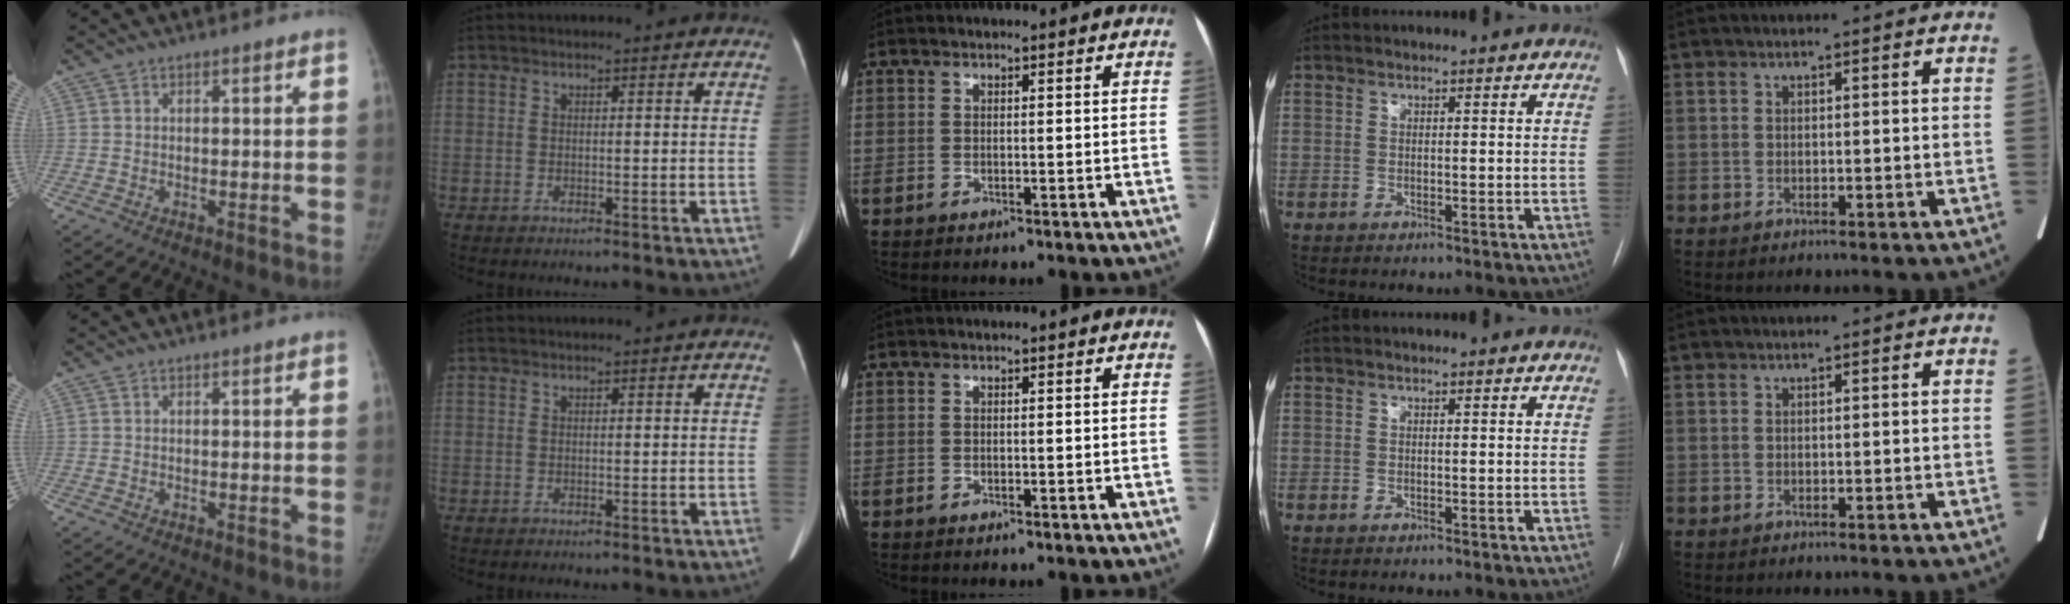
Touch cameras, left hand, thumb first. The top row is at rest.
{}